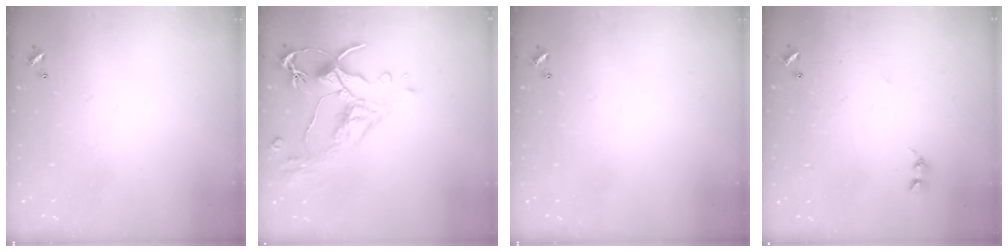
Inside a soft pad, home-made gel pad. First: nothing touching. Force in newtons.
{"total": 3.3, "press": 3.0, "slide": 1.4}
{"total": 0.0}
{"total": 2.8, "press": 2.7, "slide": 0.4}